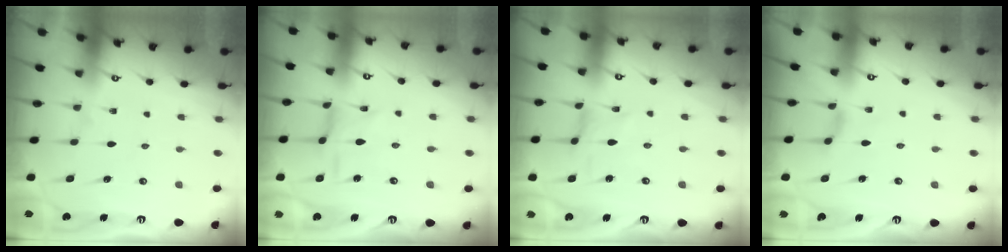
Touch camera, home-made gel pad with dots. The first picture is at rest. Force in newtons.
{"total": 1.5, "press": 1.5, "slide": 0.1}
{"total": 0.0}
{"total": 1.8, "press": 1.8, "slide": 0.4}